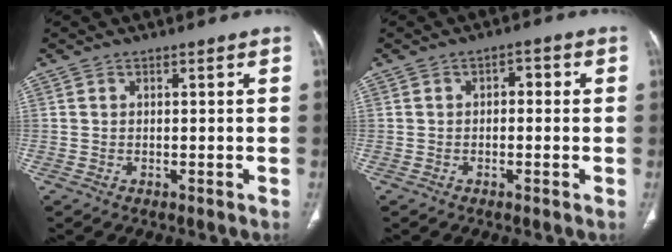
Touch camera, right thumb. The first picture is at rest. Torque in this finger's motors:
{"motor_torque": [0.10, -0.23, -0.07, -0.11, -0.02]}